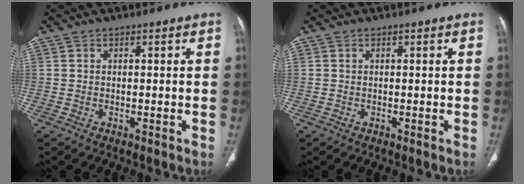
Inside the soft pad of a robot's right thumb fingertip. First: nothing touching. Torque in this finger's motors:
{"motor_torque": [1.06, 0.99, 0.08, -0.08, 0.02]}